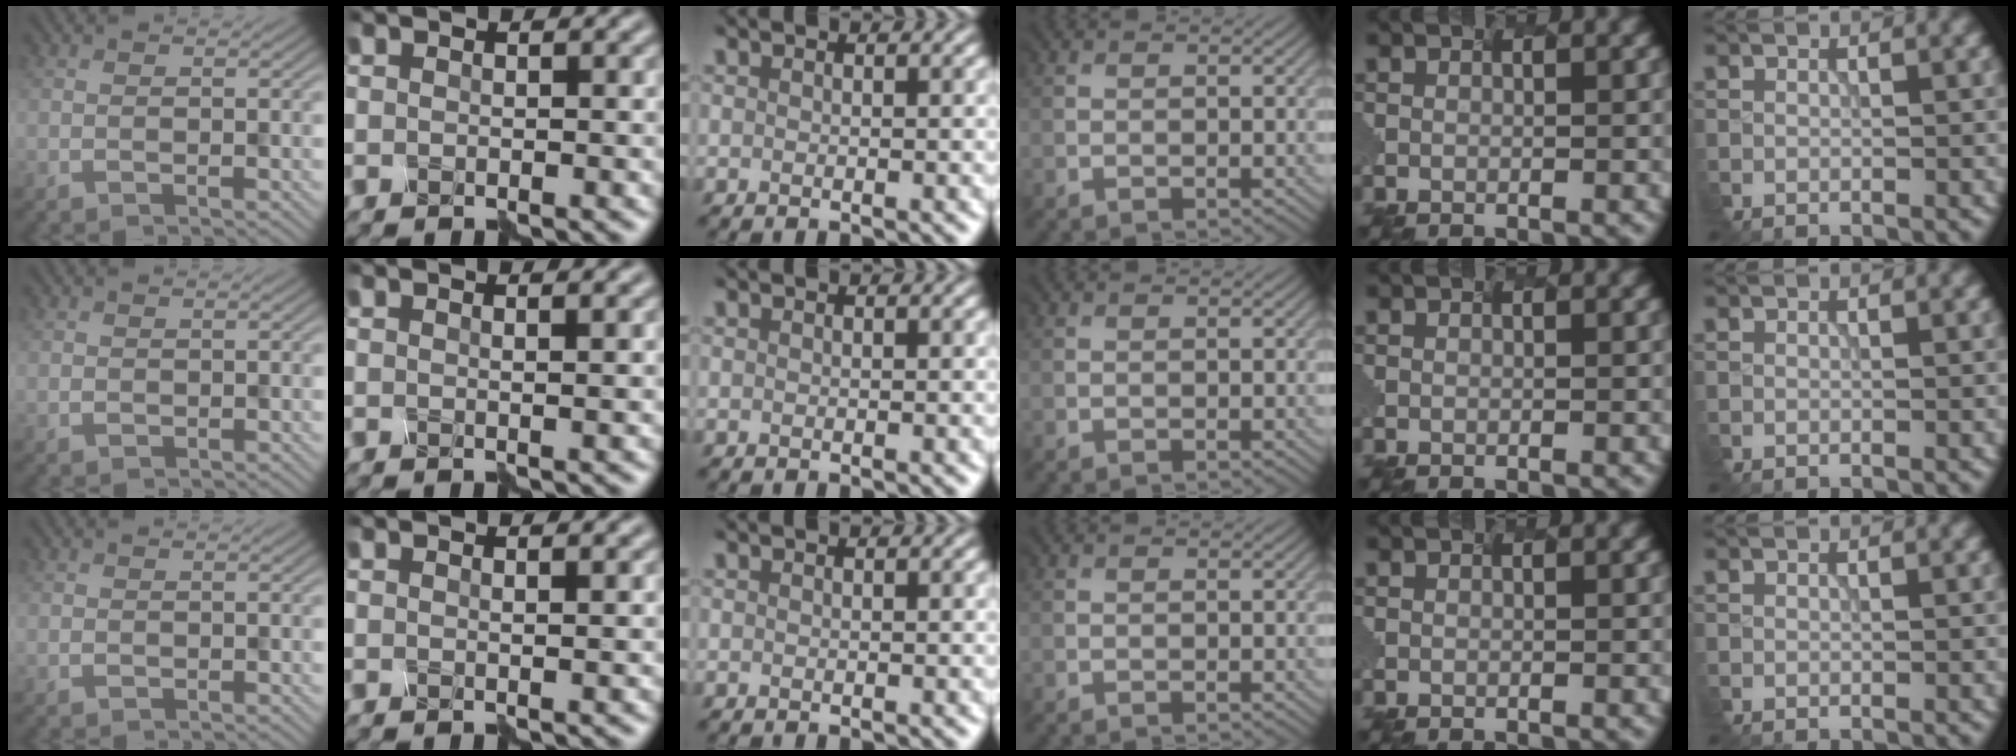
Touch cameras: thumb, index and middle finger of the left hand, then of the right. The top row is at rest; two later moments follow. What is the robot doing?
{"motion": "disassemble", "object": "puzzle pieces"}